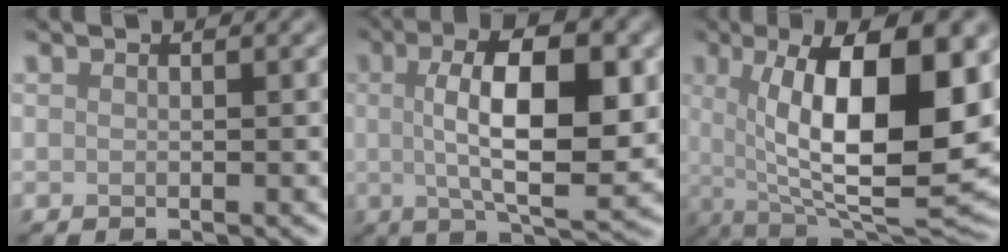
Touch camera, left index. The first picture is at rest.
{"total": 10.1, "force": [1.3, 3.3, 9.4], "torque": [-0.137, 0.009, 0.018]}
{"total": 15.3, "force": [2.4, 5.6, 14.1], "torque": [-0.188, -0.003, 0.033]}